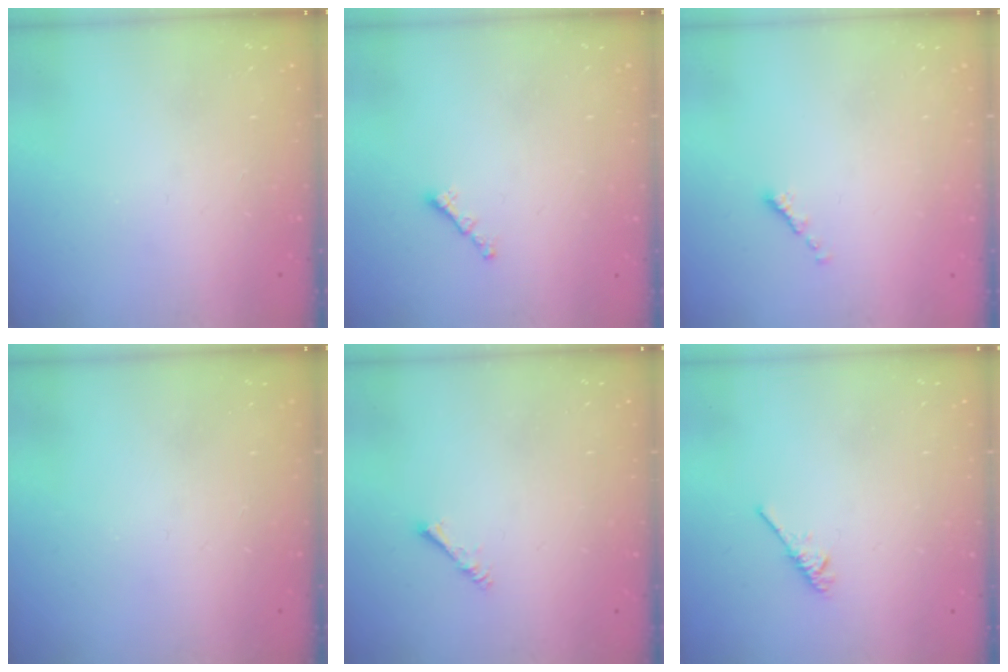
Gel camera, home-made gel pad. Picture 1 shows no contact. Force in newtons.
{"total": 0.8, "press": 0.7, "slide": 0.4}
{"total": 0.6, "press": 0.5, "slide": 0.3}
{"total": 0.0}
{"total": 1.4, "press": 1.4, "slide": 0.3}
{"total": 1.9, "press": 1.9, "slide": 0.4}